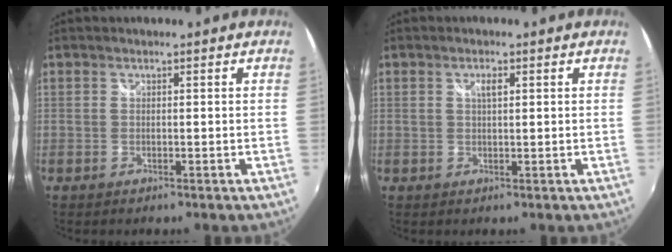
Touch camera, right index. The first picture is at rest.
{"total": 1.7, "force": [0.6, 0.6, 1.5], "torque": [-0.026, 0.003, 0.009]}